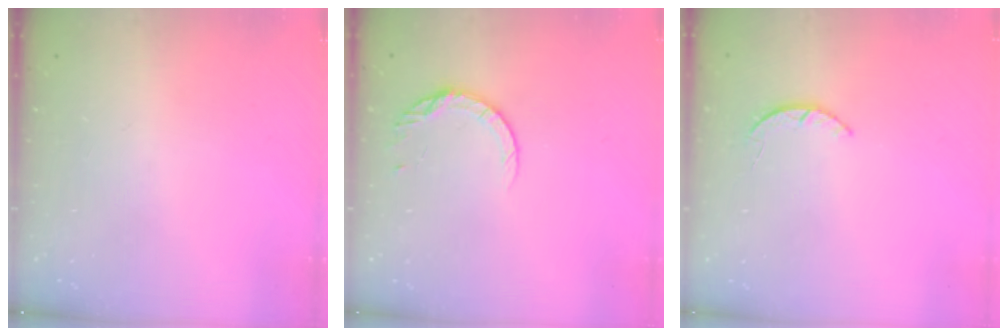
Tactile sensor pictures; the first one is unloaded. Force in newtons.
{"total": 7.9, "press": 7.8, "slide": 0.9}
{"total": 1.9, "press": 1.9, "slide": 0.3}